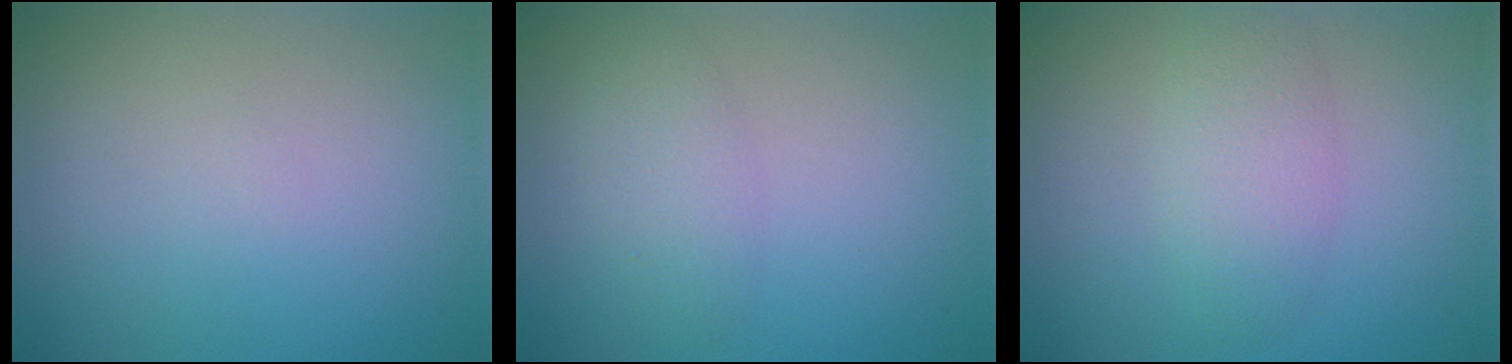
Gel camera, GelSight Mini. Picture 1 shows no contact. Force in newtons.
{"total": 2.2, "press": 2.2, "slide": 0.1}
{"total": 3.1, "press": 3.1, "slide": 0.1}